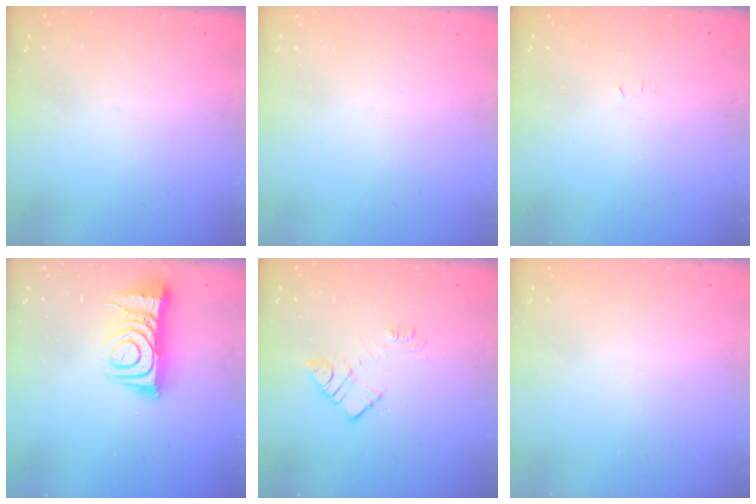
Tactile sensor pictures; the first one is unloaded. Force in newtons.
{"total": 1.6, "press": 1.6, "slide": 0.1}
{"total": 2.4, "press": 2.4, "slide": 0.4}
{"total": 11.3, "press": 11.2, "slide": 1.0}
{"total": 10.1, "press": 10.1, "slide": 0.6}
{"total": 1.5, "press": 1.5, "slide": 0.1}